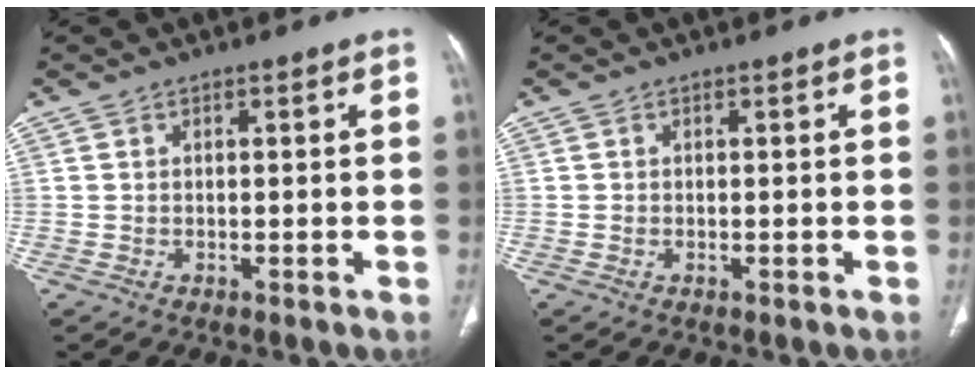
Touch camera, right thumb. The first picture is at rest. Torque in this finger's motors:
{"motor_torque": [-0.12, 0.07, -0.04, -0.30, -0.01]}